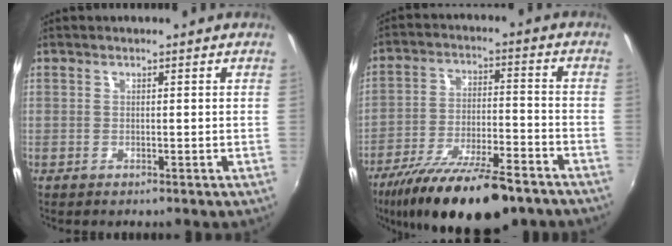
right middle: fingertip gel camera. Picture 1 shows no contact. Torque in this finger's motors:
{"motor_torque": [1.15, -0.99, 0.49, 0.18]}